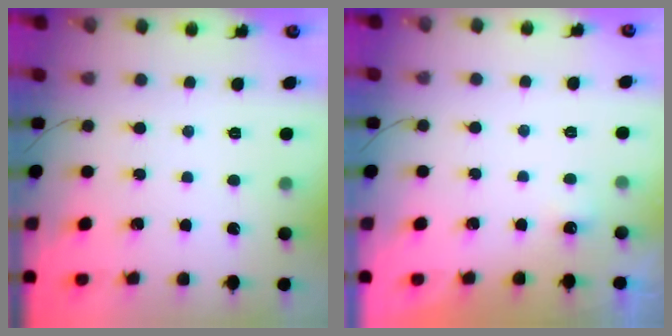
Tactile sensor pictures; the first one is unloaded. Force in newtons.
{"total": 3.3, "press": 1.1, "slide": 3.1}